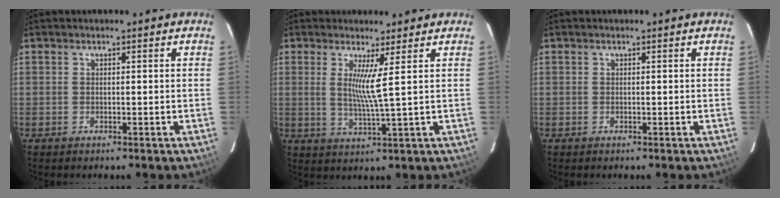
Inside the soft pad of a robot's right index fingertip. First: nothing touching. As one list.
[{"total": 4.9, "force": [1.8, -1.1, 4.4], "torque": [-0.079, -0.017, 0.028]}, {"total": 0.0}]